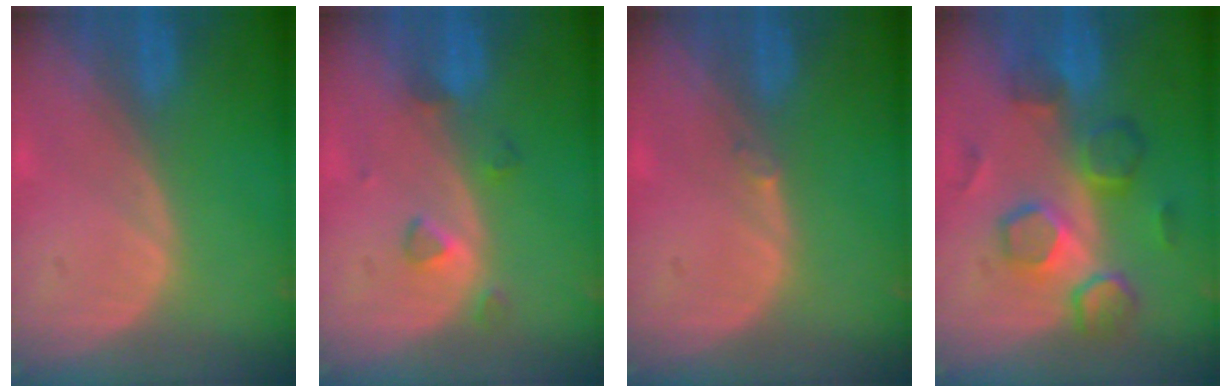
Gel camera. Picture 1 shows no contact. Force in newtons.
{"total": 3.0, "press": 2.8, "slide": 0.9}
{"total": 0.5, "press": 0.5, "slide": 0.1}
{"total": 8.3, "press": 8.2, "slide": 1.4}